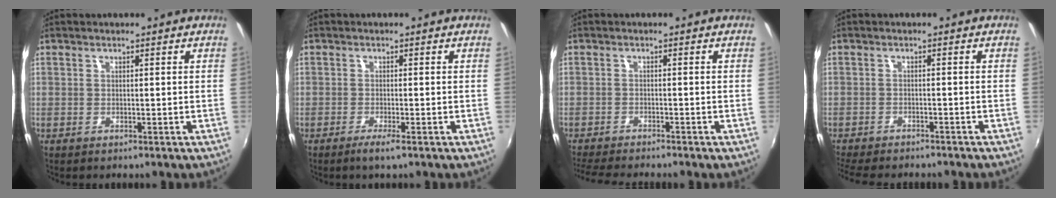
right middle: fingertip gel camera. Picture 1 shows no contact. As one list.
[{"total": 2.2, "force": [-1.5, -0.1, 1.7], "torque": [-0.037, -0.009, -0.030]}, {"total": 6.3, "force": [-5.9, 0.0, 2.3], "torque": [-0.062, -0.023, -0.100]}, {"total": 8.9, "force": [-7.9, 1.9, 3.5], "torque": [-0.089, -0.024, -0.125]}]